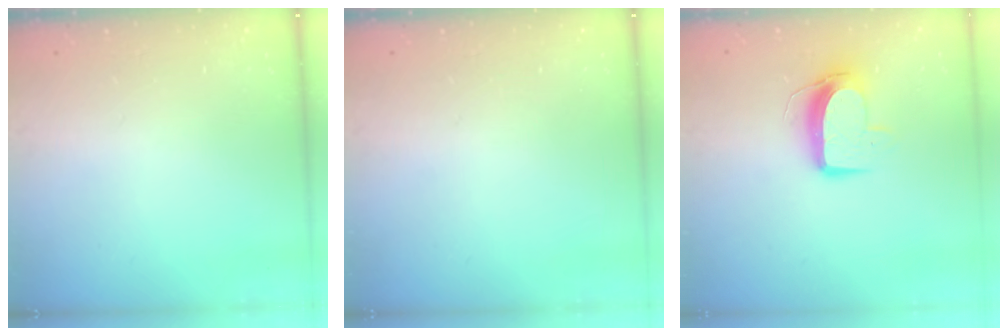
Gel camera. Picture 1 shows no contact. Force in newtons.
{"total": 0.0}
{"total": 10.2, "press": 10.2, "slide": 0.8}